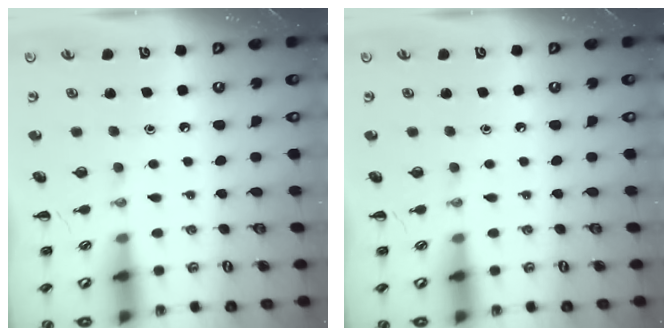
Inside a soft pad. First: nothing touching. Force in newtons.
{"total": 0.0}